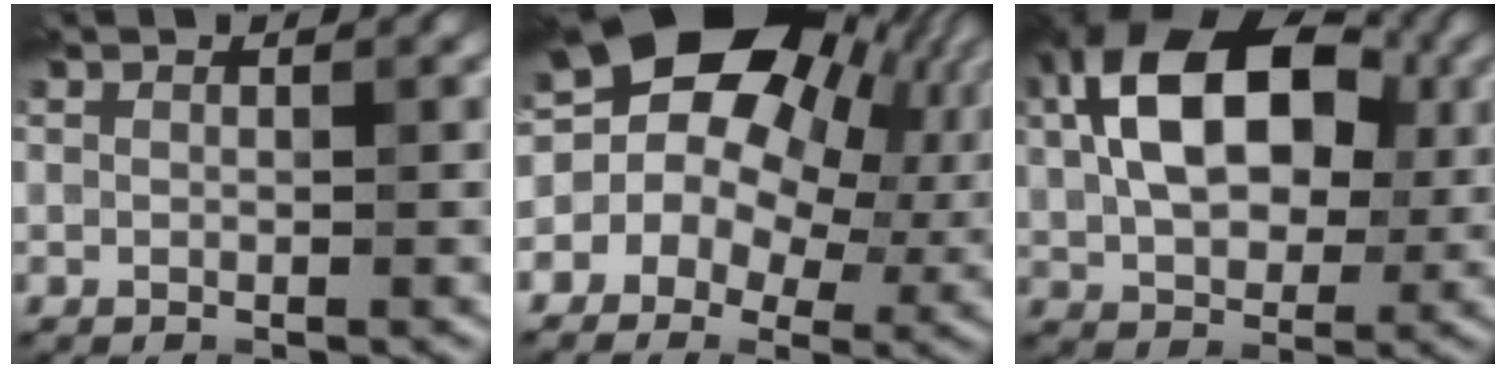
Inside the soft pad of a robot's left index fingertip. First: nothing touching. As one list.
[{"total": 18.5, "force": [4.5, 13.1, 12.2], "torque": [-0.197, 0.050, 0.063]}, {"total": 13.9, "force": [2.7, 8.8, 10.4], "torque": [-0.171, 0.022, 0.038]}]